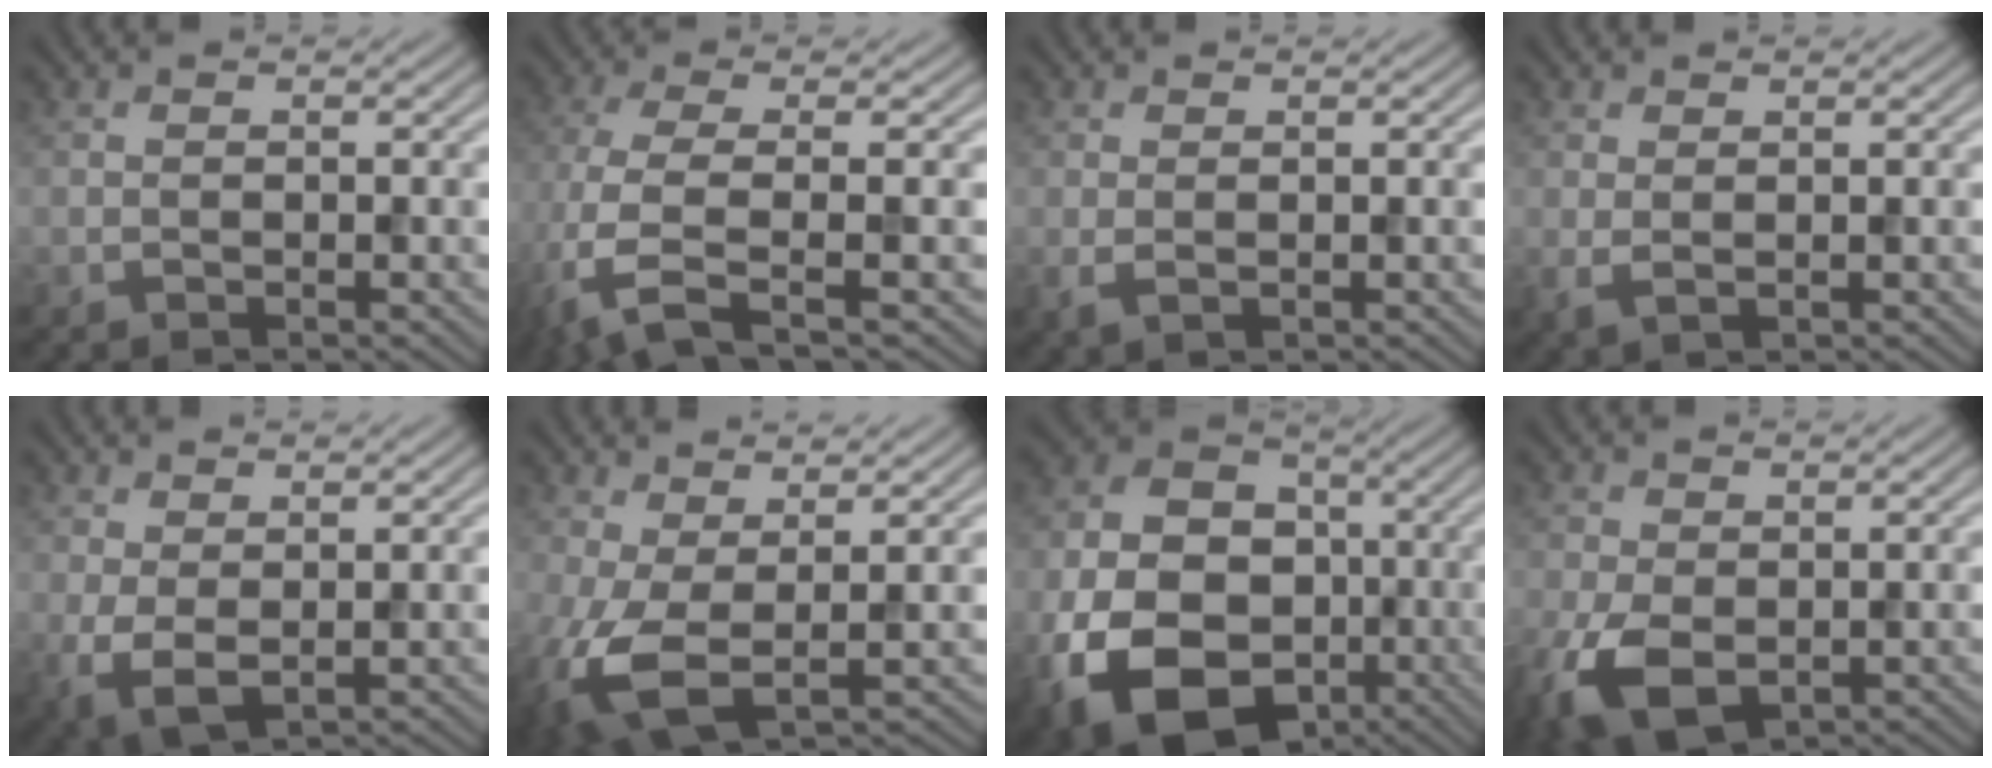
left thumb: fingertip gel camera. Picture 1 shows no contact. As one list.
[{"total": 7.3, "force": [-2.5, 2.0, 6.6], "torque": [-0.145, -0.007, -0.067]}, {"total": 1.5, "force": [0.2, 0.5, 1.4], "torque": [-0.035, -0.002, 0.005]}, {"total": 1.8, "force": [0.7, 0.5, 1.6], "torque": [-0.038, -0.001, 0.014]}, {"total": 3.7, "force": [0.8, 1.9, 3.2], "torque": [-0.079, -0.007, 0.015]}, {"total": 7.4, "force": [-0.4, 3.2, 6.7], "torque": [-0.163, -0.007, -0.013]}, {"total": 16.6, "force": [-5.9, 12.5, 9.1], "torque": [-0.212, -0.040, -0.109]}, {"total": 7.3, "force": [-2.3, 4.6, 5.2], "torque": [-0.140, -0.026, -0.043]}]